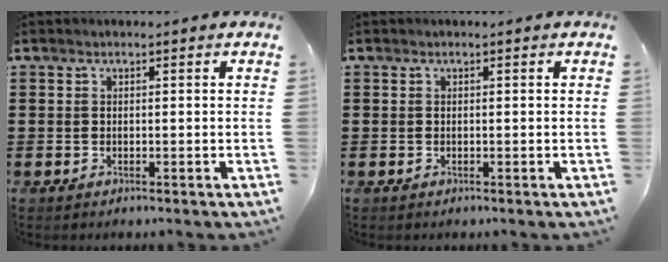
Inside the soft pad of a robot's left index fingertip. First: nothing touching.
{"total": 0.0}